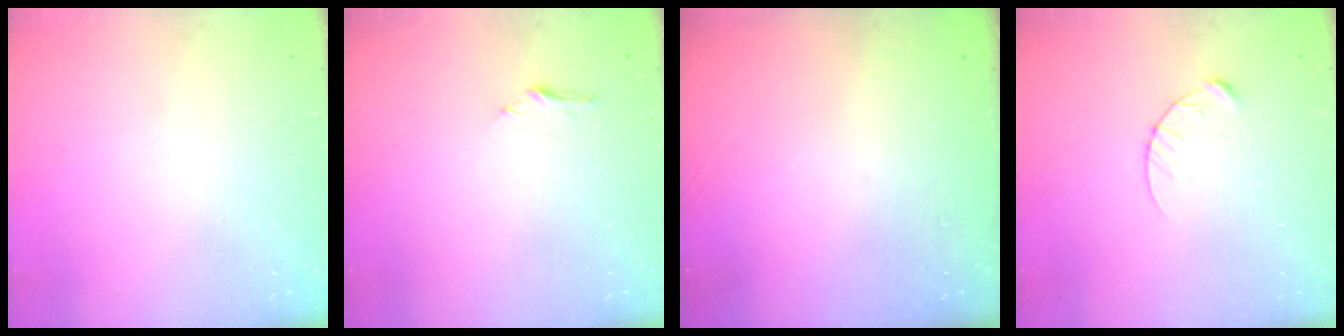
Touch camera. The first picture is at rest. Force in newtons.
{"total": 5.0, "press": 5.0, "slide": 0.6}
{"total": 0.0}
{"total": 5.7, "press": 5.7, "slide": 0.5}